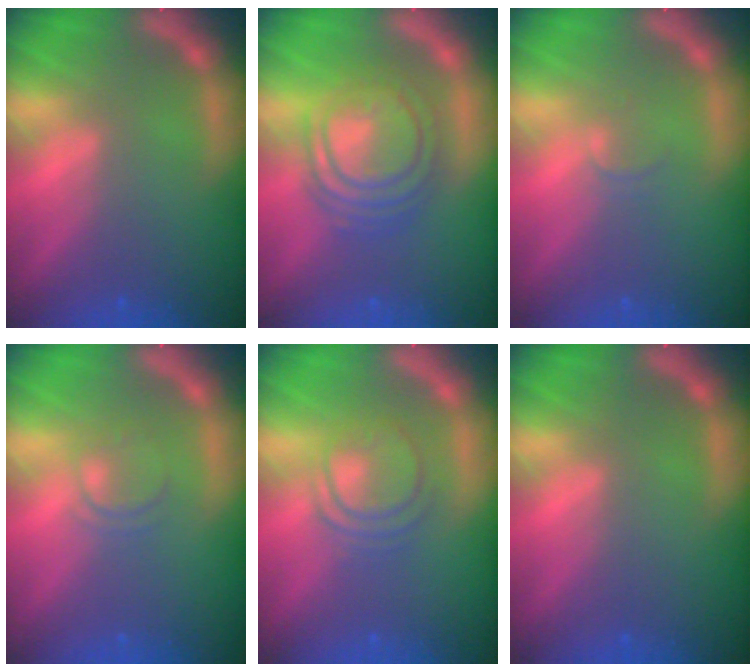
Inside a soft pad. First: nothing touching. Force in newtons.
{"total": 8.1}
{"total": 1.0}
{"total": 2.0}
{"total": 4.5}
{"total": 0.0}